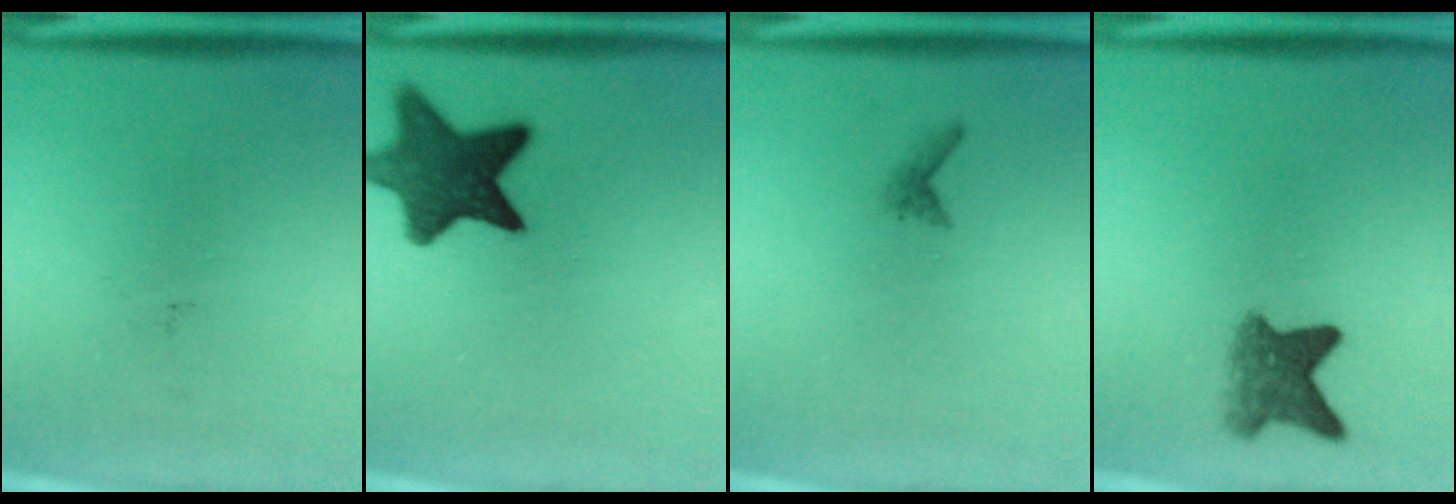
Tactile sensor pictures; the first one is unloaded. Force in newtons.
{"total": 12.3}
{"total": 0.9}
{"total": 5.2}